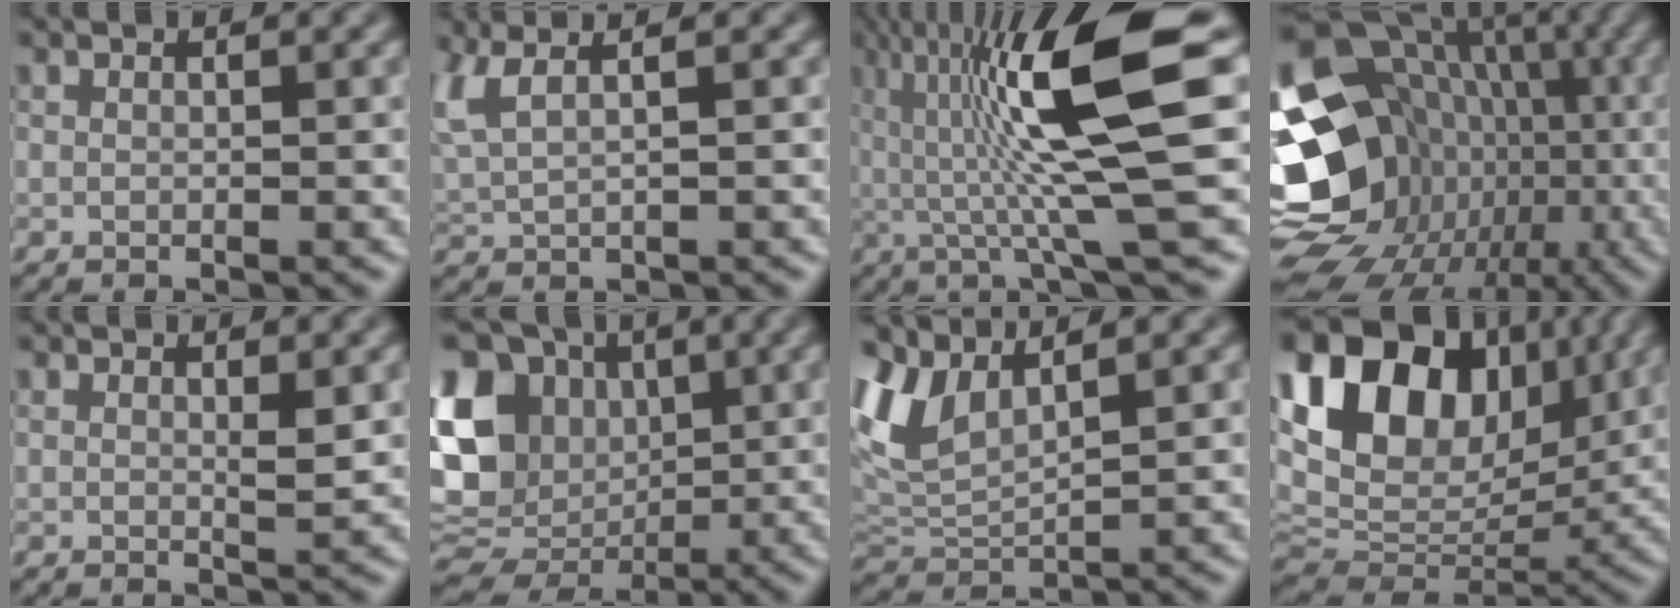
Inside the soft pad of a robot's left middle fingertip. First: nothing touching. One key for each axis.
{"total": 3.4, "fx": 1.3, "fy": 1.2, "fz": 2.9, "tx": -0.092, "ty": 0.013, "tz": 0.039}
{"total": 11.7, "fx": 1.4, "fy": 1.8, "fz": 11.5, "tx": -0.198, "ty": 0.011, "tz": 0.030}
{"total": 21.2, "fx": -5.6, "fy": 18.2, "fz": 9.4, "tx": -0.144, "ty": 0.005, "tz": -0.105}
{"total": 1.4, "fx": 0.7, "fy": 0.3, "fz": 1.2, "tx": -0.013, "ty": -0.001, "tz": 0.015}
{"total": 11.8, "fx": 0.8, "fy": 9.4, "fz": 7.0, "tx": -0.145, "ty": 0.008, "tz": 0.030}
{"total": 5.0, "fx": 1.8, "fy": 2.5, "fz": 3.9, "tx": -0.114, "ty": 0.007, "tz": 0.045}
{"total": 16.2, "fx": 6.0, "fy": 11.2, "fz": 10.1, "tx": -0.199, "ty": 0.052, "tz": 0.115}